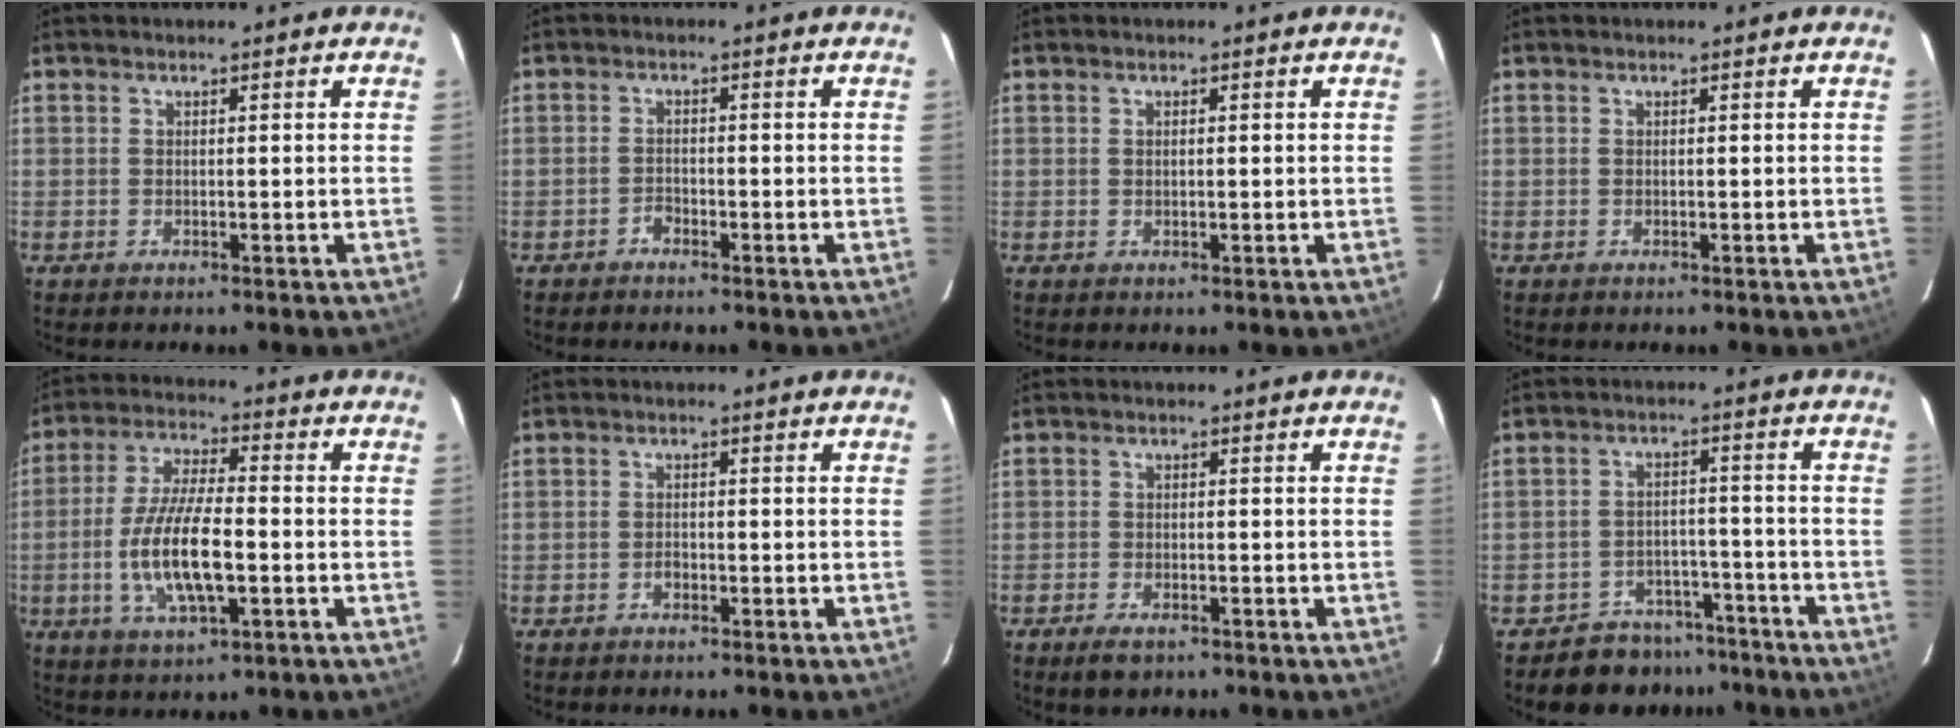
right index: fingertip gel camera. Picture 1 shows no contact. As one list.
[{"total": 1.3, "force": [-1.2, 0.6, 0.2], "torque": [-0.004, 0.003, -0.022]}, {"total": 0.6, "force": [0.2, 0.3, 0.5], "torque": [-0.010, 0.002, 0.003]}, {"total": 0.0}, {"total": 13.0, "force": [-2.9, 4.1, 12.0], "torque": [-0.243, -0.006, -0.052]}, {"total": 1.2, "force": [-0.7, 0.8, 0.5], "torque": [-0.011, 0.003, -0.010]}, {"total": 3.4, "force": [-2.3, 1.6, 2.0], "torque": [-0.047, -0.008, -0.040]}, {"total": 8.5, "force": [-7.0, 4.7, 0.9], "torque": [-0.024, 0.029, -0.092]}]